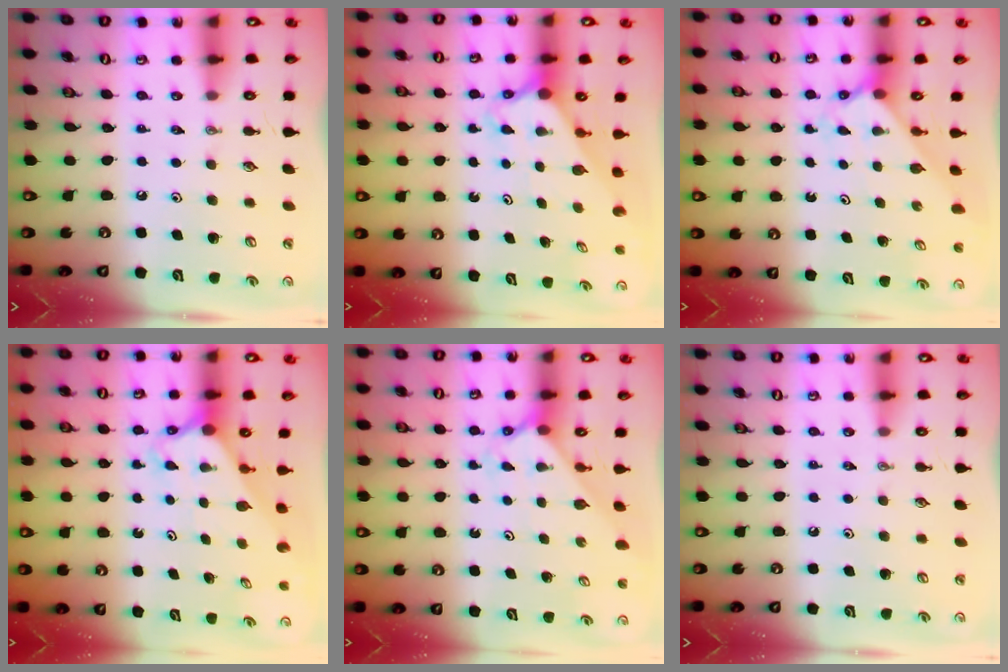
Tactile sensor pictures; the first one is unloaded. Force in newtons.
{"total": 2.7, "press": 2.7, "slide": 0.2}
{"total": 2.3, "press": 2.3, "slide": 0.2}
{"total": 2.7, "press": 2.7, "slide": 0.2}
{"total": 2.5, "press": 2.5, "slide": 0.2}
{"total": 0.0}